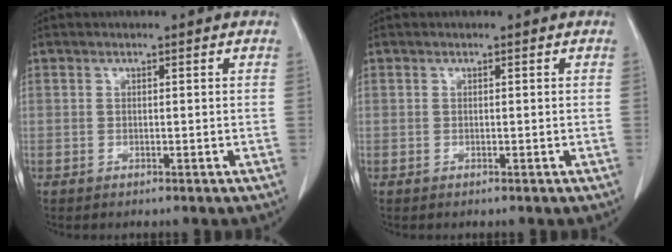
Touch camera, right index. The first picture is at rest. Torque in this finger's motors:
{"motor_torque": [0.00, 0.00, 0.00, 0.00]}